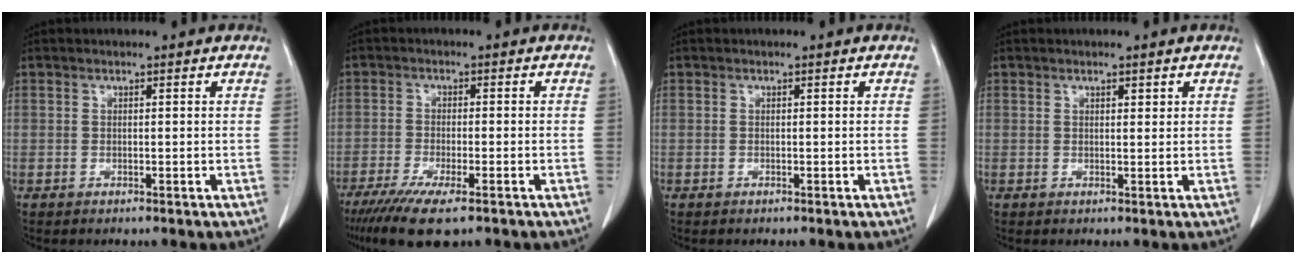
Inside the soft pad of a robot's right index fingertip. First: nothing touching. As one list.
[{"total": 8.6, "force": [-6.0, 1.0, 6.1], "torque": [-0.104, -0.022, -0.094]}, {"total": 0.0}, {"total": 0.9, "force": [0.6, 0.1, 0.6], "torque": [-0.011, -0.003, 0.010]}]